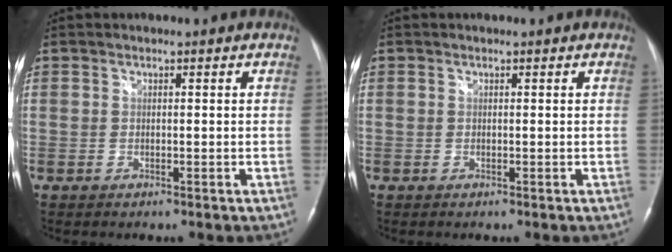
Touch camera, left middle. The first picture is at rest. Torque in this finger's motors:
{"motor_torque": [0.00, 0.00, 0.01, 0.01]}